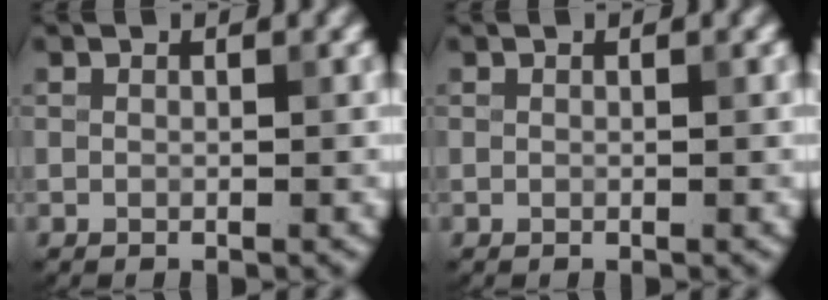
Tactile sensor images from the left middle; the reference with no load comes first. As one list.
[{"total": 0.0}]